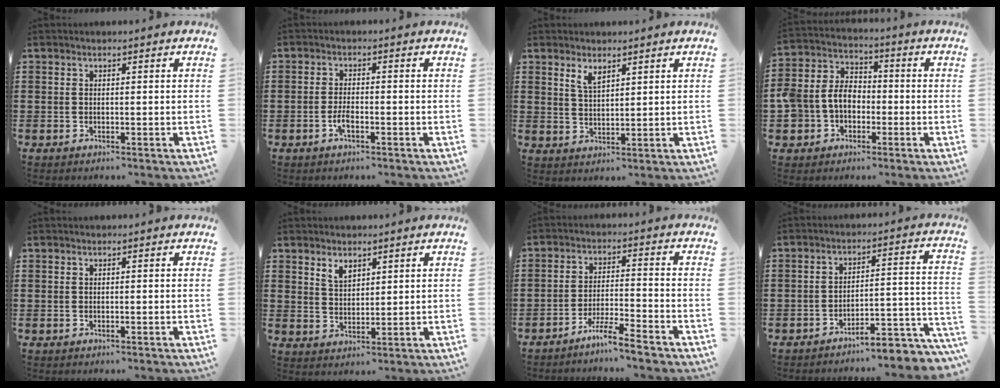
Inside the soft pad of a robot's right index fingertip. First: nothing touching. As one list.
[{"total": 2.6, "force": [-1.2, 0.8, 2.1], "torque": [-0.054, -0.004, -0.027]}, {"total": 2.9, "force": [2.1, 1.2, 1.7], "torque": [-0.037, 0.003, 0.038]}, {"total": 6.3, "force": [-1.1, 5.5, 2.8], "torque": [-0.096, 0.006, -0.029]}, {"total": 0.0}, {"total": 3.0, "force": [2.3, 1.6, 1.1], "torque": [-0.028, 0.004, 0.043]}, {"total": 5.3, "force": [-4.8, -0.4, 2.2], "torque": [-0.051, -0.011, -0.095]}, {"total": 5.2, "force": [-4.9, 0.5, 1.7], "torque": [-0.026, -0.008, -0.097]}]